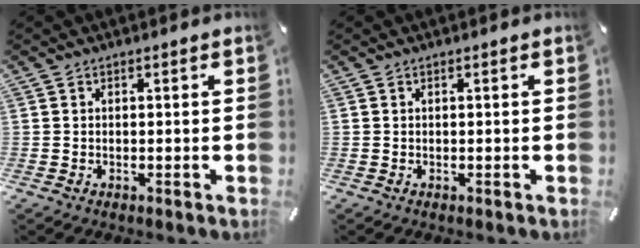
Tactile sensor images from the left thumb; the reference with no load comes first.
{"total": 0.0}